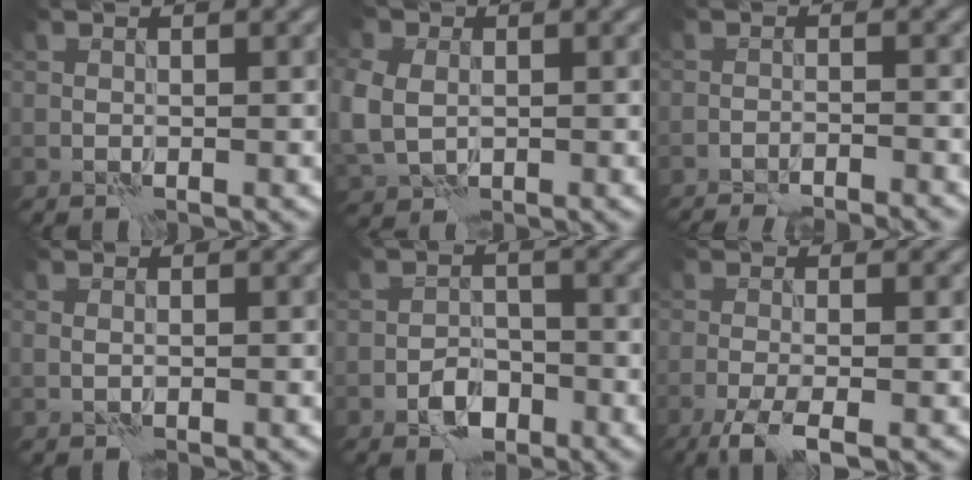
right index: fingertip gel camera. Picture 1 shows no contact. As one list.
[{"total": 6.0, "force": [0.1, 4.8, 3.6], "torque": [-0.107, 0.003, -0.001]}, {"total": 6.1, "force": [-5.8, 0.9, 1.5], "torque": [-0.013, 0.011, -0.080]}, {"total": 0.6, "force": [0.0, 0.5, 0.5], "torque": [-0.009, -0.001, 0.001]}, {"total": 3.1, "force": [-1.8, 1.8, 1.6], "torque": [-0.022, 0.005, -0.035]}, {"total": 3.8, "force": [-2.2, 0.8, 3.0], "torque": [-0.056, -0.002, -0.052]}]